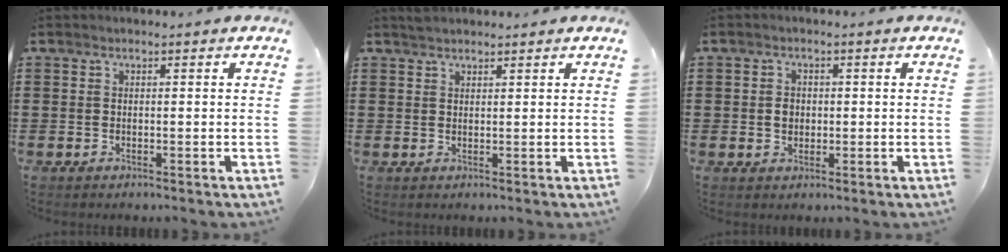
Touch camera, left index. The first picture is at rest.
{"total": 1.4, "force": [1.4, 0.2, 0.3], "torque": [-0.007, 0.000, 0.028]}
{"total": 2.1, "force": [0.0, 1.8, 1.2], "torque": [-0.027, 0.006, -0.001]}